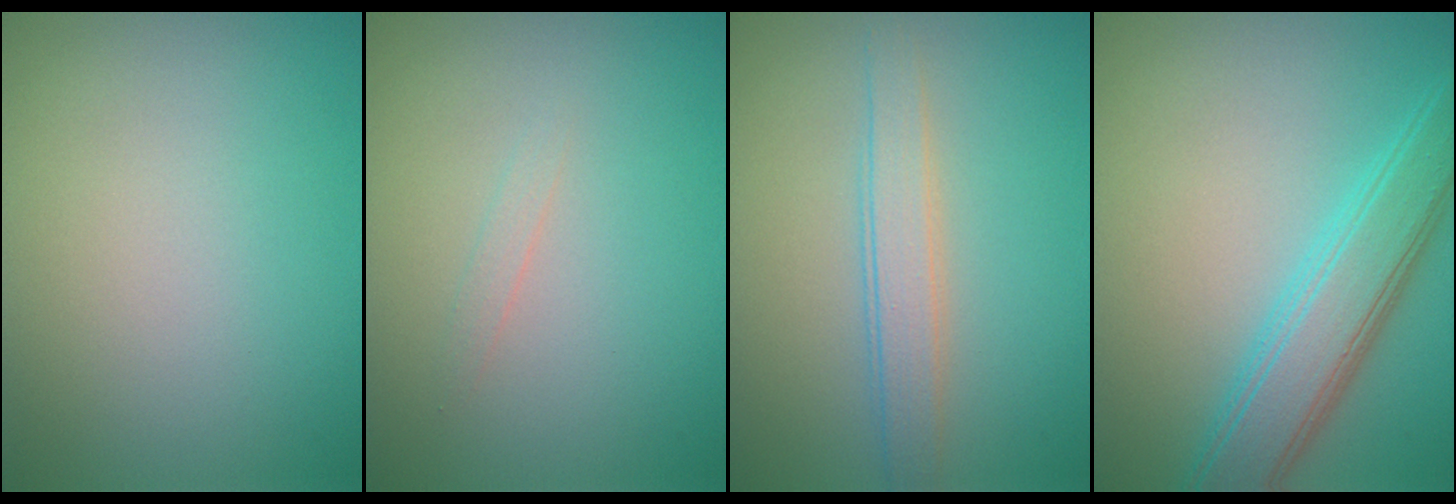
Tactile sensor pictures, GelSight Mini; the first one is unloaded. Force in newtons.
{"total": 0.6, "press": 0.6, "slide": 0.0}
{"total": 2.5, "press": 2.5, "slide": 0.1}
{"total": 5.4, "press": 5.4, "slide": 0.1}